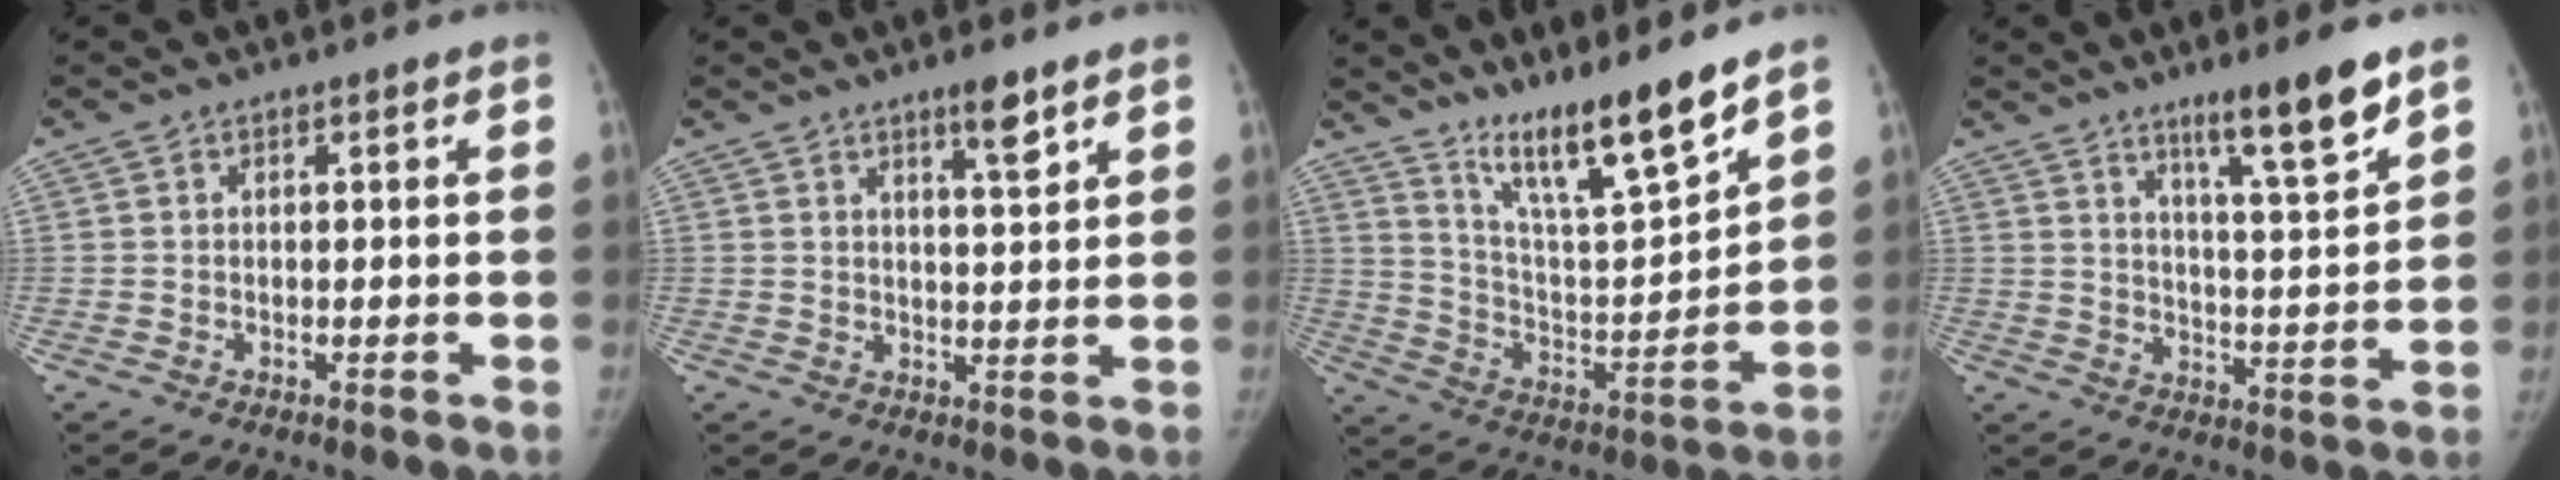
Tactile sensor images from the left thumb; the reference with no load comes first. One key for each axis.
{"total": 4.4, "fx": 3.0, "fy": 0.5, "fz": 3.2, "tx": -0.044, "ty": -0.024, "tz": 0.050}
{"total": 15.5, "fx": 12.1, "fy": 1.6, "fz": 9.6, "tx": -0.139, "ty": -0.084, "tz": 0.222}
{"total": 11.1, "fx": 7.7, "fy": 0.8, "fz": 7.9, "tx": -0.116, "ty": -0.053, "tz": 0.127}